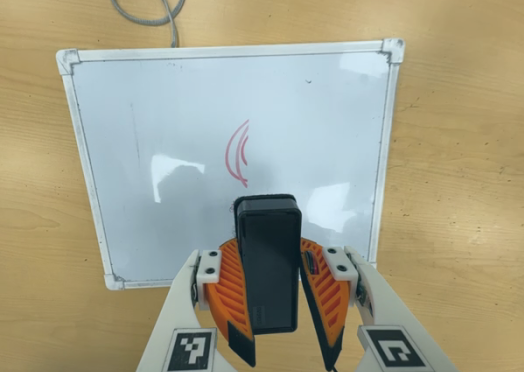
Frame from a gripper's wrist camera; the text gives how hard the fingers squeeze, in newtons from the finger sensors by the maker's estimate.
{"total": 11.2, "left": 10.6, "right": 11.8}